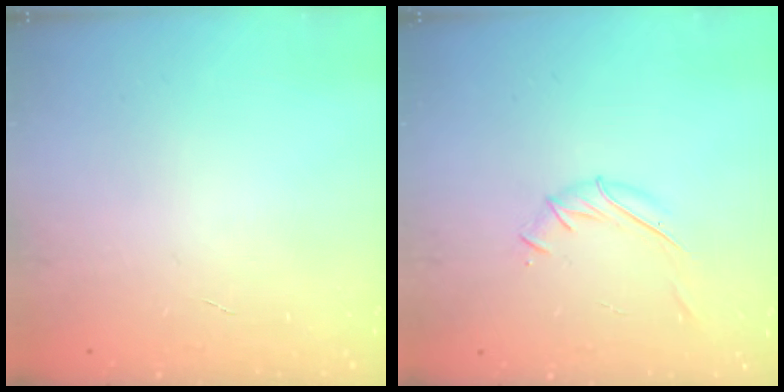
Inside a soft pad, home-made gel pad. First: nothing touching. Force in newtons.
{"total": 5.5, "press": 5.4, "slide": 1.0}